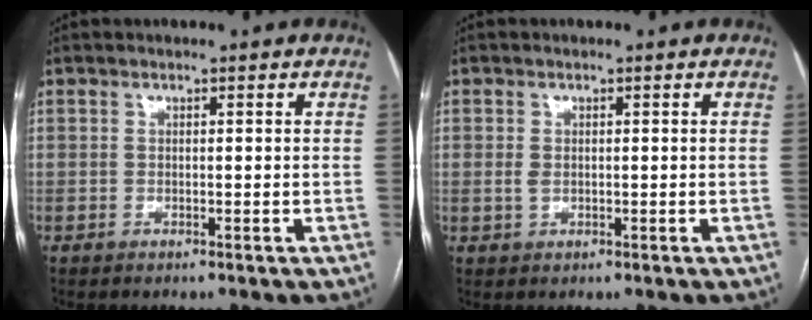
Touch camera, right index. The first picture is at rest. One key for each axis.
{"total": 1.5, "fx": 0.0, "fy": 1.0, "fz": 1.1, "tx": -0.022, "ty": 0.001, "tz": 0.003}